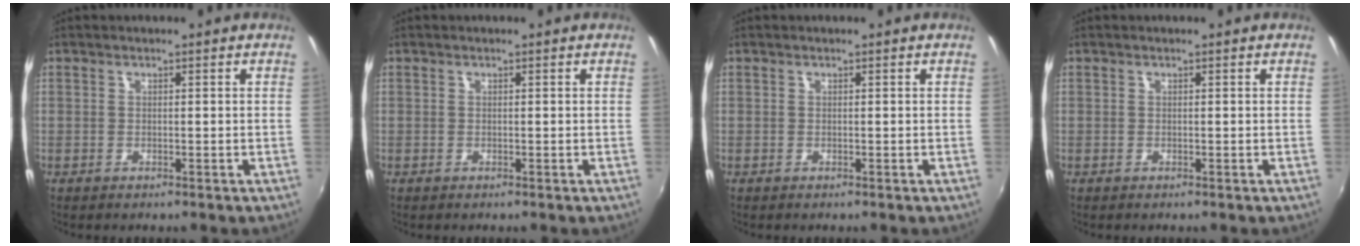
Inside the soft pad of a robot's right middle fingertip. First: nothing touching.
{"total": 0.0}
{"total": 0.0}
{"total": 0.0}